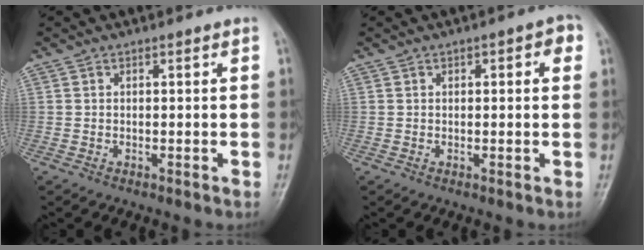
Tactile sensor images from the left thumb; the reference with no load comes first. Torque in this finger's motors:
{"motor_torque": [-0.22, -0.17, -0.45, -0.21, 0.00]}